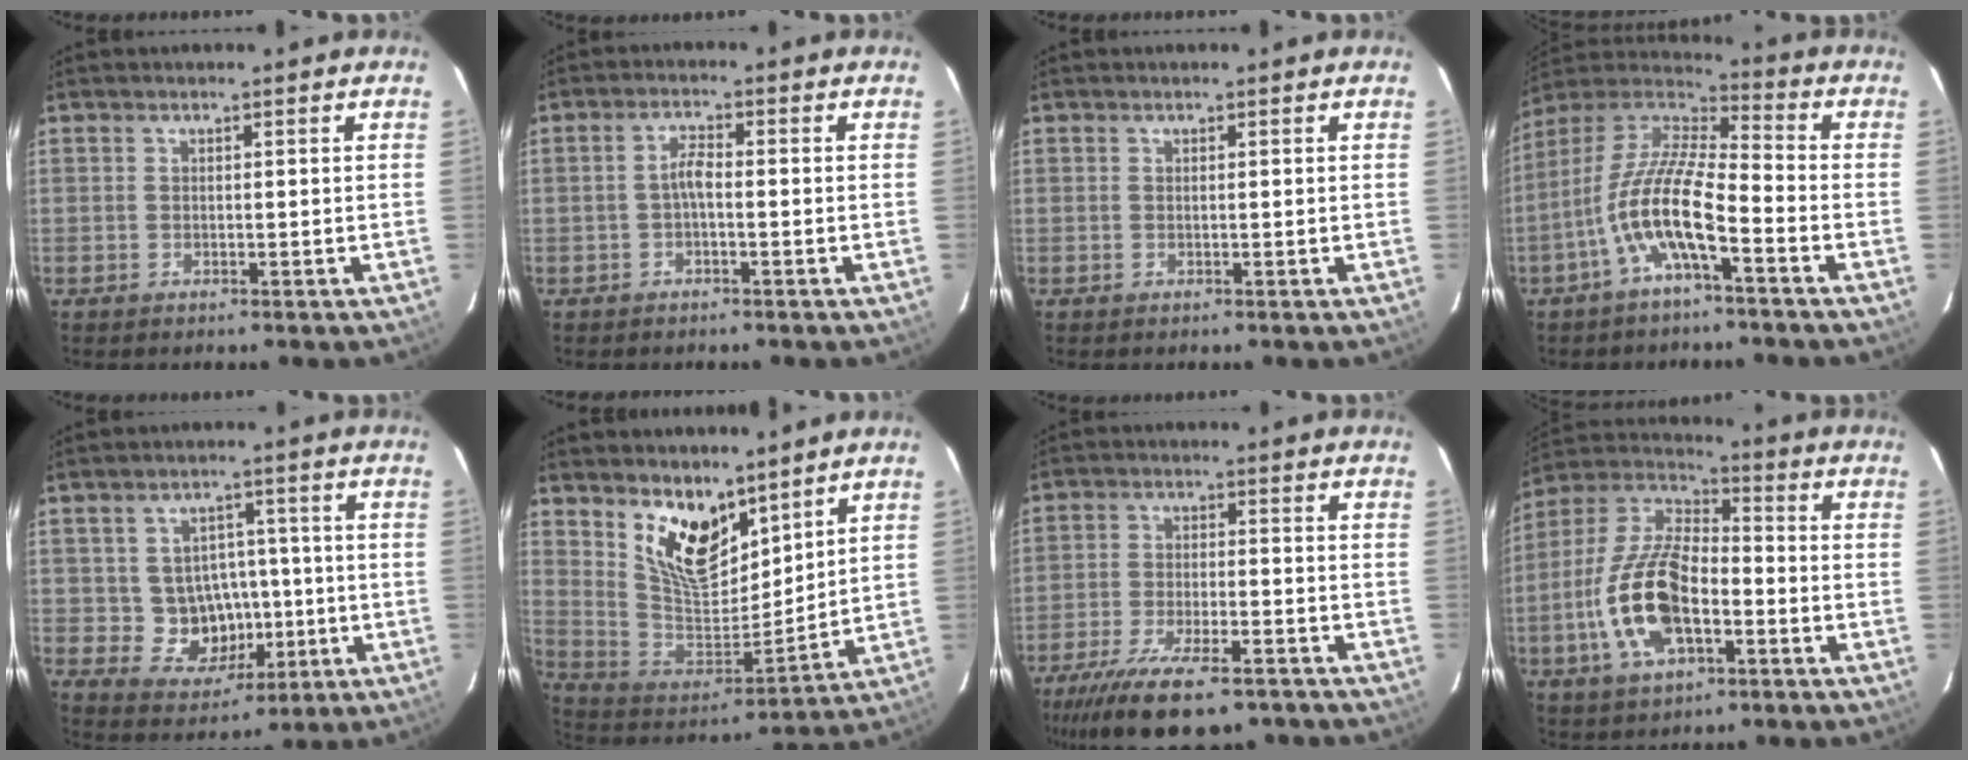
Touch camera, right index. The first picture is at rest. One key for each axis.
{"total": 2.4, "fx": -0.8, "fy": 0.6, "fz": 2.2, "tx": -0.046, "ty": 0.009, "tz": -0.017}
{"total": 0.0}
{"total": 13.9, "fx": -5.8, "fy": 3.5, "fz": 12.2, "tx": -0.236, "ty": -0.001, "tz": -0.115}
{"total": 8.9, "fx": -1.0, "fy": 8.2, "fz": 3.4, "tx": -0.075, "ty": 0.014, "tz": 0.005}
{"total": 14.3, "fx": 9.4, "fy": 6.8, "fz": 8.2, "tx": -0.157, "ty": -0.010, "tz": 0.188}
{"total": 17.6, "fx": -13.2, "fy": 5.4, "fz": 10.3, "tx": -0.211, "ty": -0.045, "tz": -0.208}
{"total": 16.4, "fx": -5.2, "fy": 7.6, "fz": 13.5, "tx": -0.288, "ty": 0.002, "tz": -0.098}